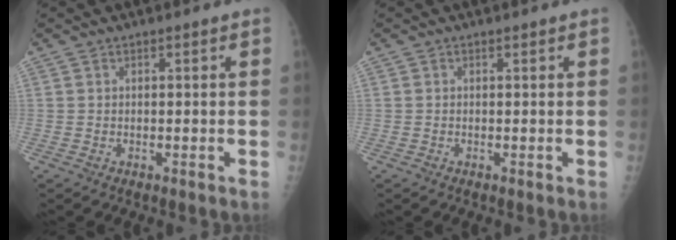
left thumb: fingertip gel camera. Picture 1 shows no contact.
{"total": 0.0}